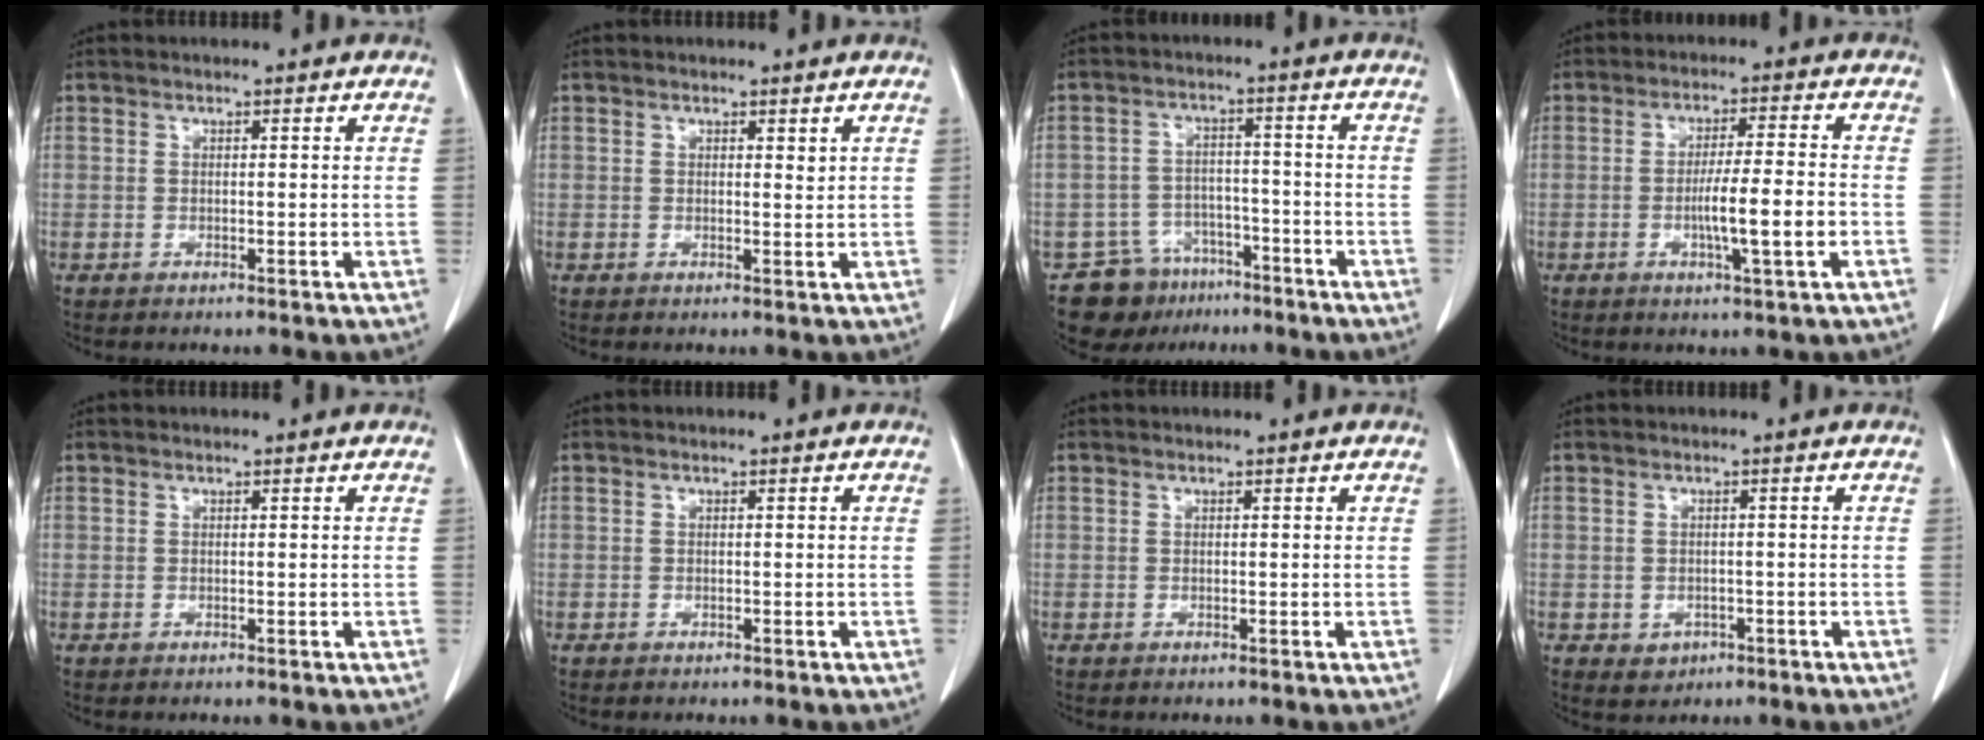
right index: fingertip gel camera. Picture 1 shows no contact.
{"total": 0.7, "force": [0.5, 0.2, 0.4], "torque": [-0.008, -0.005, 0.006]}
{"total": 8.7, "force": [-6.3, 5.9, 1.0], "torque": [-0.013, 0.023, -0.094]}
{"total": 7.4, "force": [-2.0, -0.1, 7.1], "torque": [-0.119, -0.004, -0.033]}
{"total": 0.0}
{"total": 0.0}
{"total": 0.0}
{"total": 2.5, "force": [-1.0, 2.1, 0.8], "torque": [-0.008, 0.004, -0.003]}